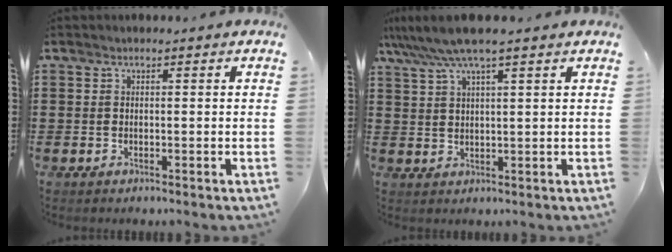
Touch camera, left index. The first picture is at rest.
{"total": 6.2, "force": [4.6, 0.3, 4.1], "torque": [-0.092, -0.007, 0.082]}